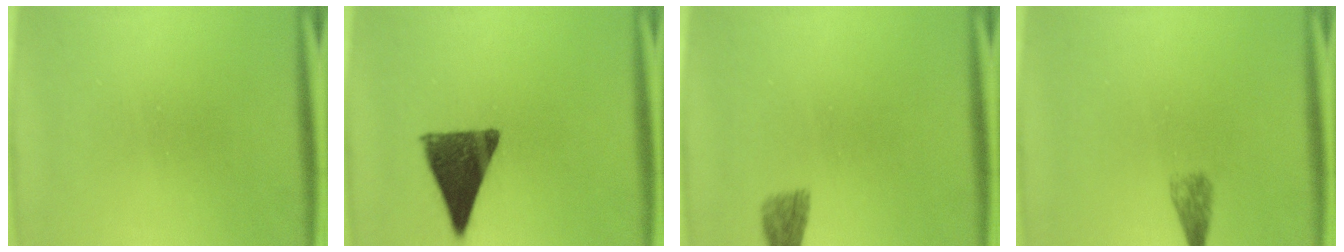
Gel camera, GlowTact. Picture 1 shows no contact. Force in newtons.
{"total": 12.7}
{"total": 1.9}
{"total": 1.4}